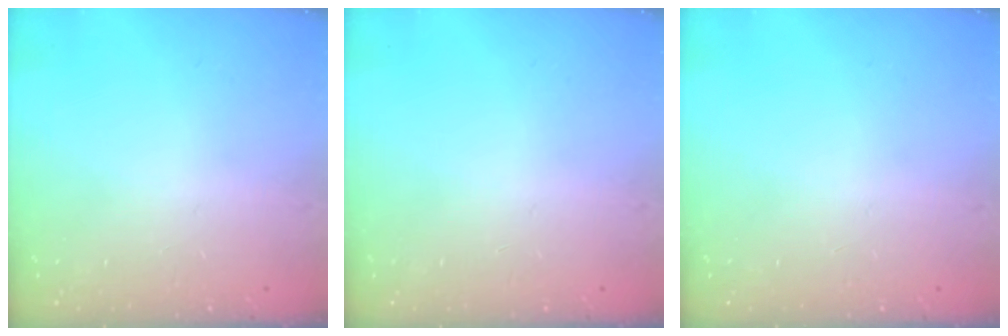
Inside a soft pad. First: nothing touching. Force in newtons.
{"total": 0.0}
{"total": 0.0}